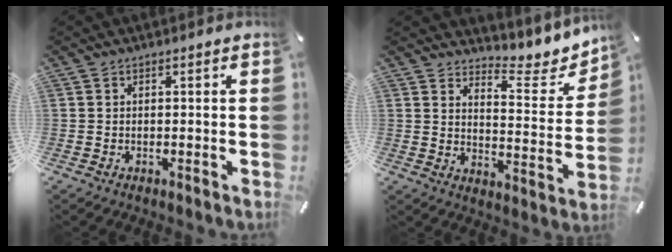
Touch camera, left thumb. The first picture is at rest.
{"total": 8.3, "force": [7.2, 3.7, 1.9], "torque": [-0.012, -0.086, 0.122]}